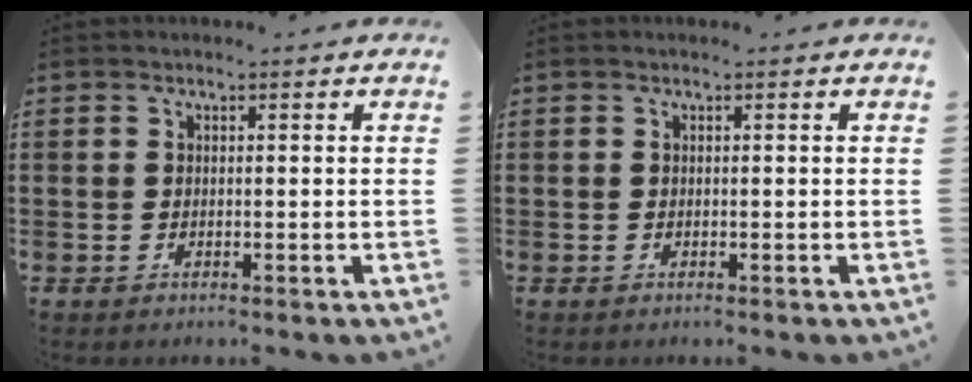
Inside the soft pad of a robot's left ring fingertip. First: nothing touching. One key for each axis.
{"total": 0.0}